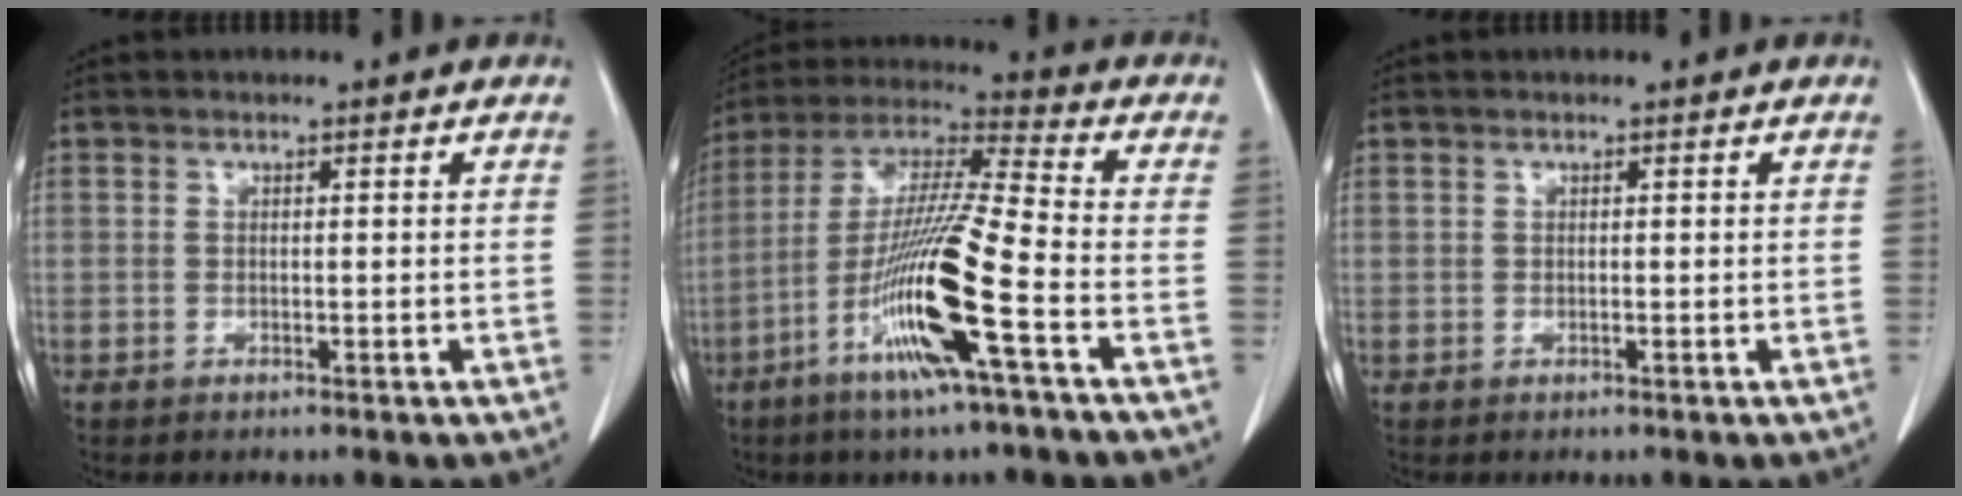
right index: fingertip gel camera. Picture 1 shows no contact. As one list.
[{"total": 16.2, "force": [-6.4, -0.5, 14.9], "torque": [-0.302, -0.015, -0.125]}, {"total": 0.0}]